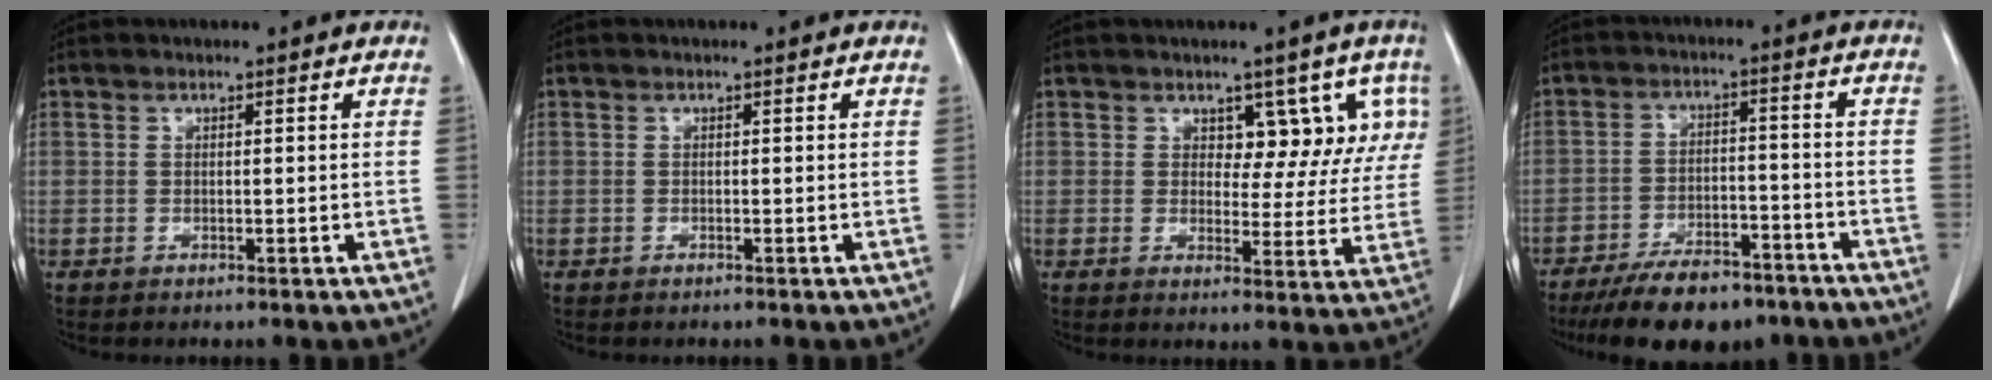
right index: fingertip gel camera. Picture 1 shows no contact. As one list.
[{"total": 0.0}, {"total": 7.2, "force": [3.9, 4.6, 4.0], "torque": [-0.020, 0.004, 0.044]}, {"total": 12.6, "force": [-9.9, 4.6, 6.1], "torque": [-0.090, 0.000, -0.156]}]